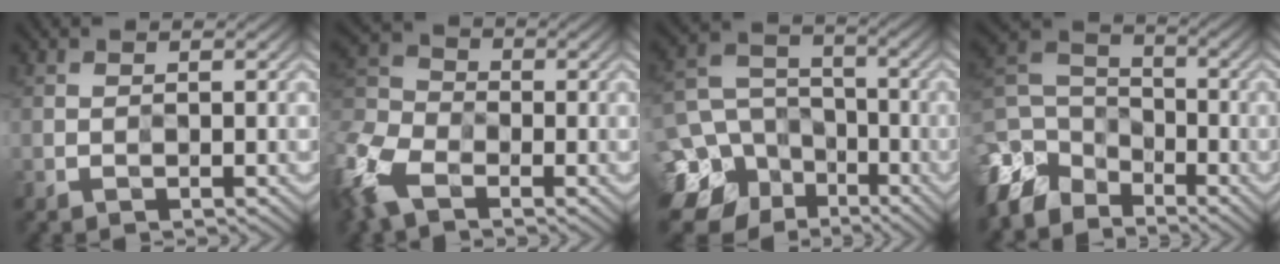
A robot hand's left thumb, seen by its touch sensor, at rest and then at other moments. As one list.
[{"total": 9.9, "force": [-5.5, 5.5, 6.0], "torque": [-0.175, -0.021, -0.130]}, {"total": 14.1, "force": [-6.3, 11.2, 5.8], "torque": [-0.187, -0.032, -0.113]}, {"total": 10.1, "force": [-6.8, 6.3, 4.1], "torque": [-0.127, -0.006, -0.153]}]